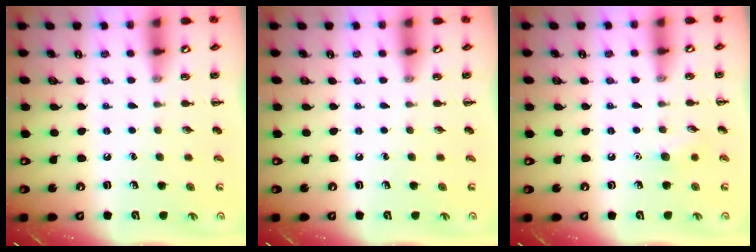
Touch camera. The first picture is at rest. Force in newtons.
{"total": 0.0}
{"total": 5.6, "press": 5.4, "slide": 1.5}